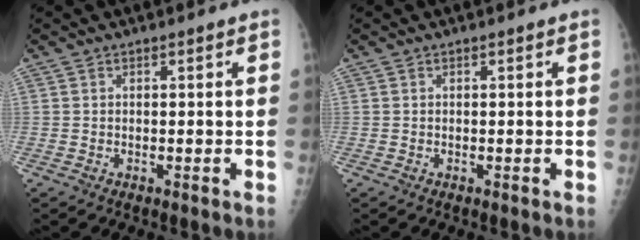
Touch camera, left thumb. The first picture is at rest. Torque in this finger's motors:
{"motor_torque": [0.00, 0.00, -0.01, -0.02, 0.00]}